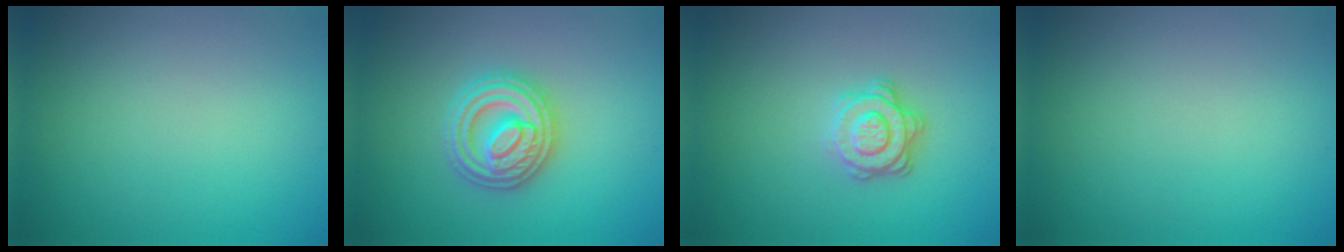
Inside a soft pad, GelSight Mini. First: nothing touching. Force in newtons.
{"total": 4.9, "press": 4.9, "slide": 0.7}
{"total": 2.9, "press": 2.8, "slide": 0.9}
{"total": 0.0}